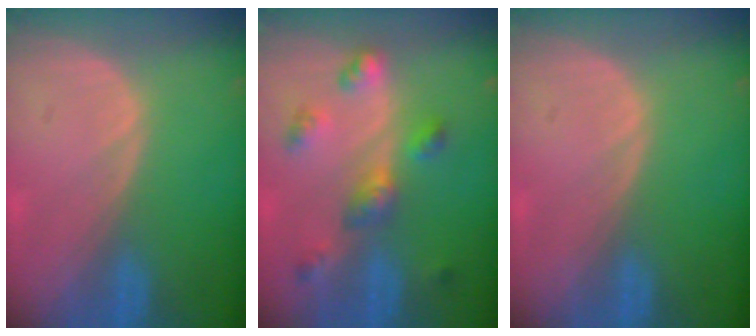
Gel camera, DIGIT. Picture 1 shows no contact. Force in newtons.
{"total": 6.3, "press": 5.8, "slide": 2.4}
{"total": 0.0}